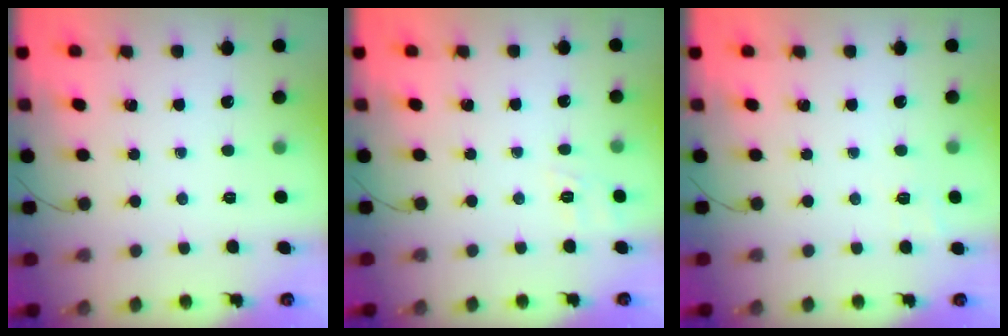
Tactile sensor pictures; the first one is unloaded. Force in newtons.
{"total": 8.1, "press": 7.9, "slide": 1.9}
{"total": 5.7, "press": 5.3, "slide": 2.1}